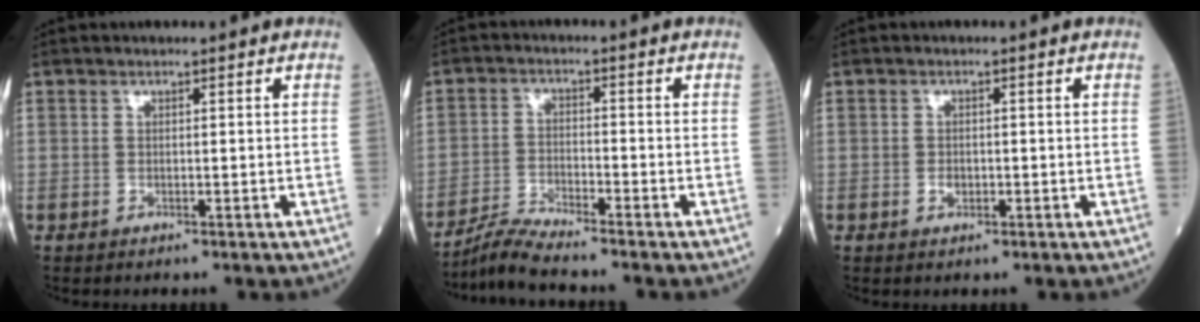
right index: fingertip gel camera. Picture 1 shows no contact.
{"total": 5.2, "force": [-4.9, -1.1, 1.3], "torque": [-0.032, -0.021, -0.098]}
{"total": 1.3, "force": [-0.4, 0.9, 0.8], "torque": [-0.015, 0.002, -0.004]}